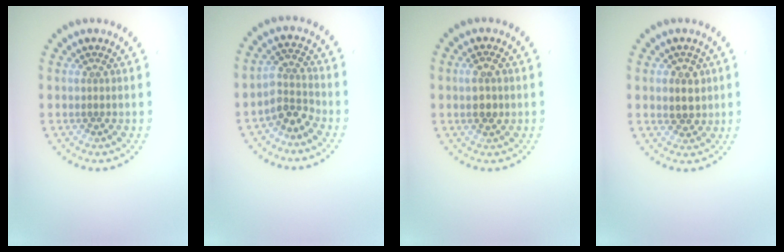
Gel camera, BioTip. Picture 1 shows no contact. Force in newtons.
{"total": 2.9, "press": 2.1, "slide": 2.0}
{"total": 2.1, "press": 2.0, "slide": 0.7}
{"total": 2.5, "press": 2.4, "slide": 0.8}